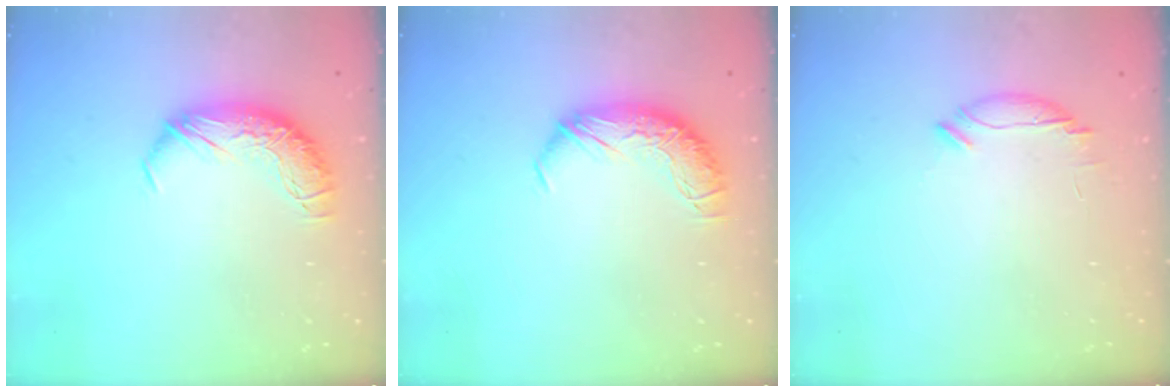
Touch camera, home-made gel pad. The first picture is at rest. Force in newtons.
{"total": 0.0}
{"total": 5.5, "press": 5.4, "slide": 1.1}